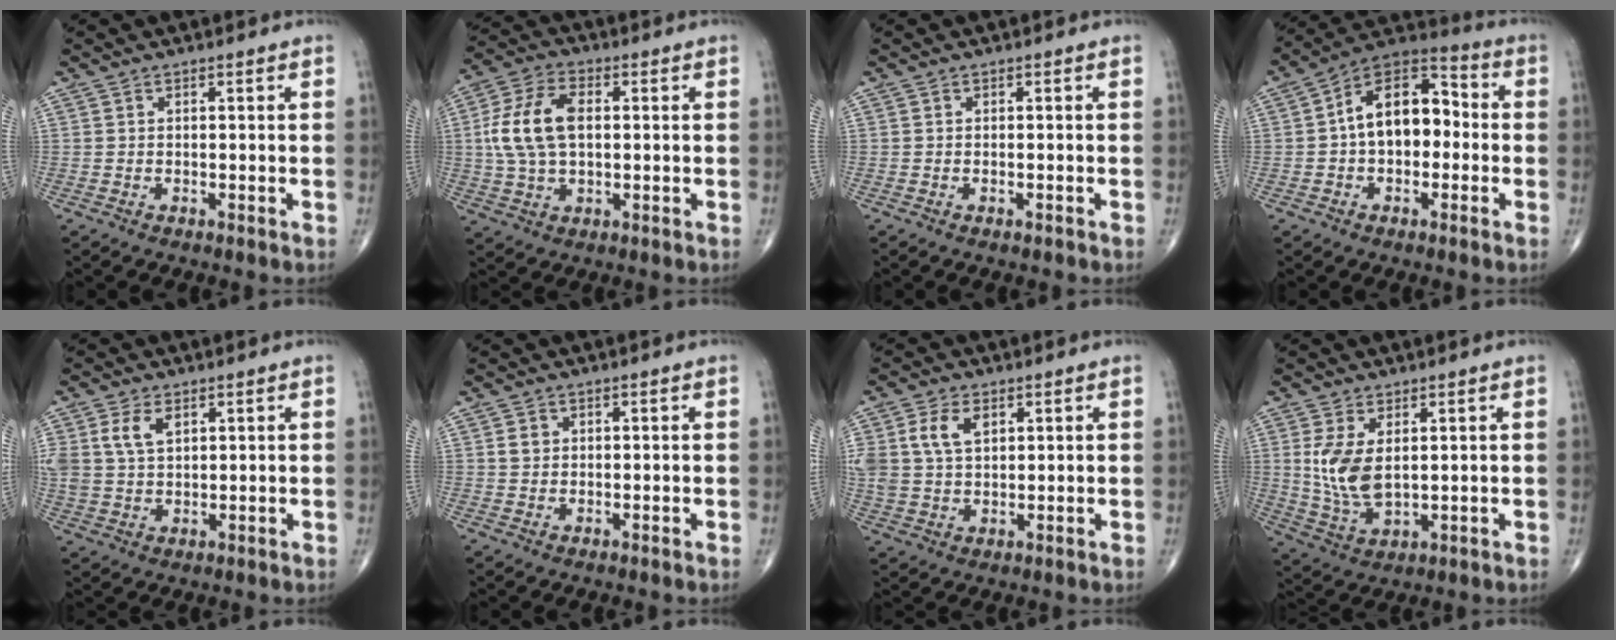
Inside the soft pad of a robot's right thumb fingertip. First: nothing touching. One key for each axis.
{"total": 12.2, "fx": 1.2, "fy": 7.2, "fz": 9.8, "tx": -0.199, "ty": 0.015, "tz": 0.021}
{"total": 0.5, "fx": -0.3, "fy": 0.1, "fz": 0.4, "tx": -0.010, "ty": -0.002, "tz": -0.004}
{"total": 13.8, "fx": -0.2, "fy": 8.7, "fz": 10.7, "tx": -0.140, "ty": 0.045, "tz": -0.020}
{"total": 6.8, "fx": 2.6, "fy": 4.1, "fz": 4.7, "tx": -0.096, "ty": -0.003, "tz": 0.057}
{"total": 1.9, "fx": 0.5, "fy": 1.6, "fz": 0.9, "tx": -0.010, "ty": 0.000, "tz": 0.009}
{"total": 8.5, "fx": 2.9, "fy": 5.5, "fz": 5.9, "tx": -0.120, "ty": 0.000, "tz": 0.061}
{"total": 8.8, "fx": 1.6, "fy": 4.7, "fz": 7.2, "tx": -0.147, "ty": -0.015, "tz": 0.046}